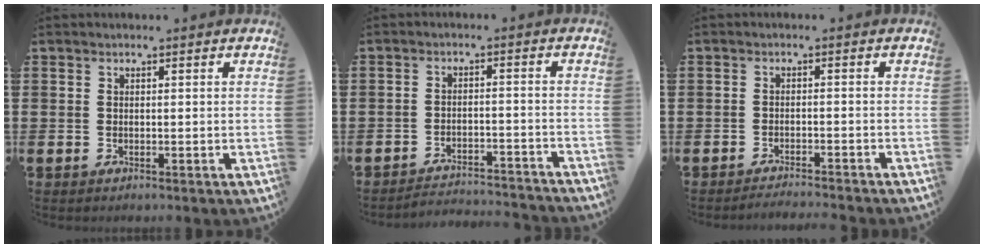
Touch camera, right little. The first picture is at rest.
{"total": 2.9, "force": [-2.9, -0.1, 0.0], "torque": [-0.006, 0.004, -0.064]}
{"total": 1.6, "force": [-1.6, -0.2, 0.1], "torque": [-0.003, 0.004, -0.031]}